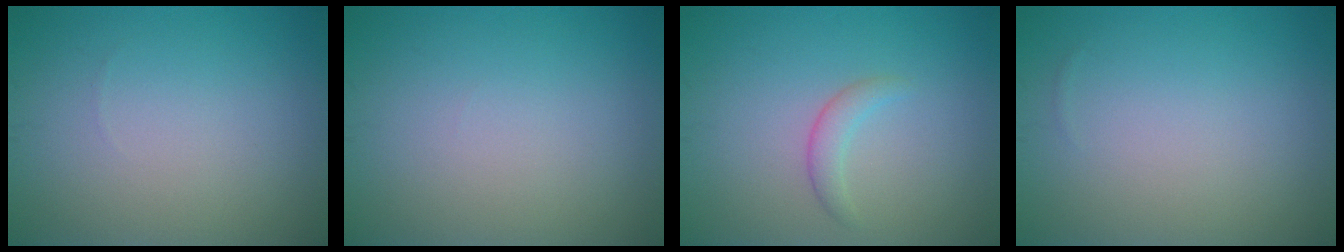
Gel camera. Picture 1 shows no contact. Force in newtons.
{"total": 0.0}
{"total": 1.6, "press": 1.6, "slide": 0.2}
{"total": 0.0}